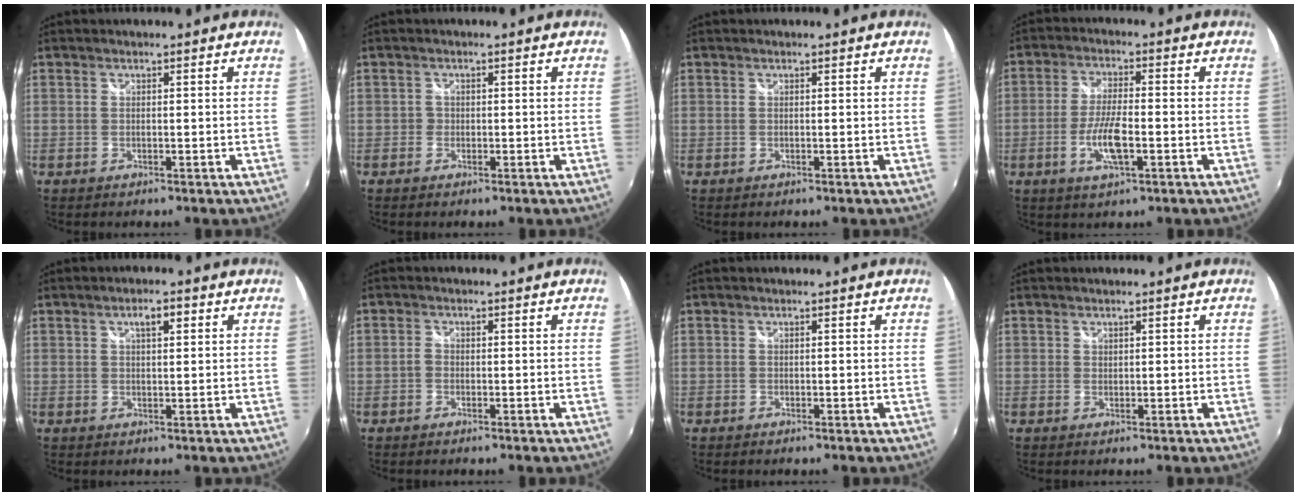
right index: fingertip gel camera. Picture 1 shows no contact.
{"total": 1.2, "force": [-0.7, 0.9, 0.0], "torque": [-0.003, -0.001, -0.014]}
{"total": 0.0}
{"total": 7.5, "force": [-2.5, 2.0, 6.8], "torque": [-0.139, -0.006, -0.048]}
{"total": 3.0, "force": [1.3, 1.1, 2.5], "torque": [-0.039, 0.009, 0.020]}
{"total": 1.3, "force": [-0.8, 0.9, 0.4], "torque": [-0.010, 0.000, -0.019]}
{"total": 0.0}
{"total": 0.5, "force": [0.4, 0.4, 0.0], "torque": [0.001, 0.001, 0.007]}